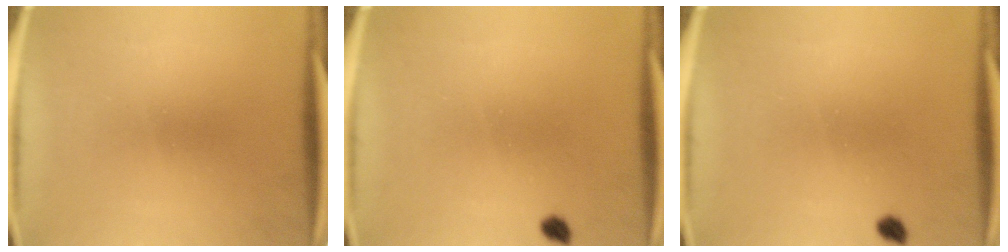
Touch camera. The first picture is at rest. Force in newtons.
{"total": 1.2}
{"total": 1.2}